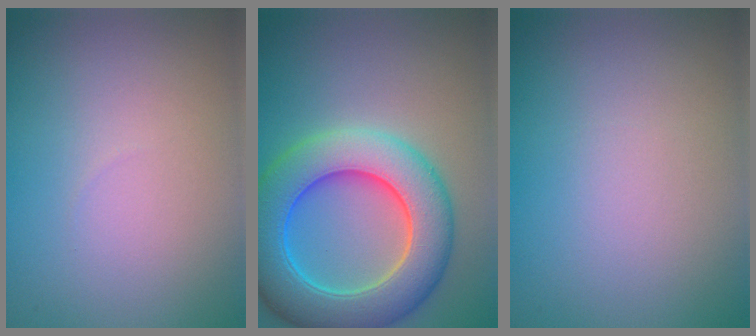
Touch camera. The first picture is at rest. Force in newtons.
{"total": 9.8, "press": 9.8, "slide": 0.3}
{"total": 0.0}